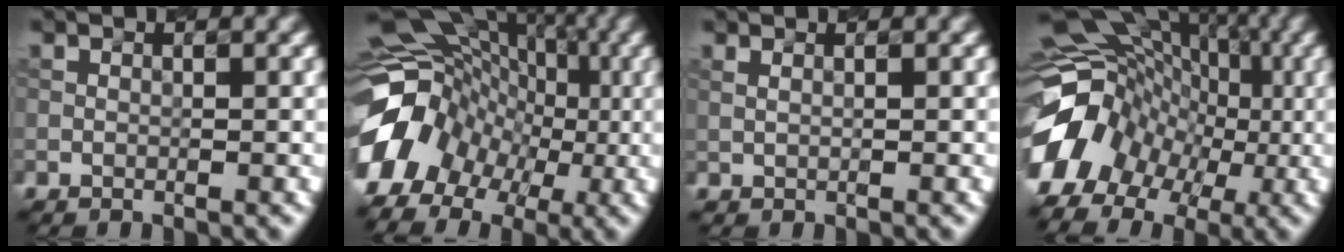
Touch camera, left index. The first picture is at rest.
{"total": 11.4, "force": [-3.8, 9.2, 5.5], "torque": [-0.106, 0.004, -0.066]}
{"total": 1.1, "force": [0.7, 0.5, 0.7], "torque": [-0.003, -0.006, 0.006]}
{"total": 12.3, "force": [-3.9, 9.9, 6.1], "torque": [-0.117, 0.005, -0.062]}